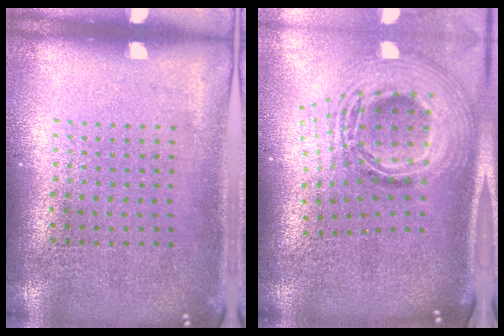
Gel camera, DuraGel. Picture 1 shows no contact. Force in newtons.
{"total": 2.6, "press": 1.9, "slide": 1.8}